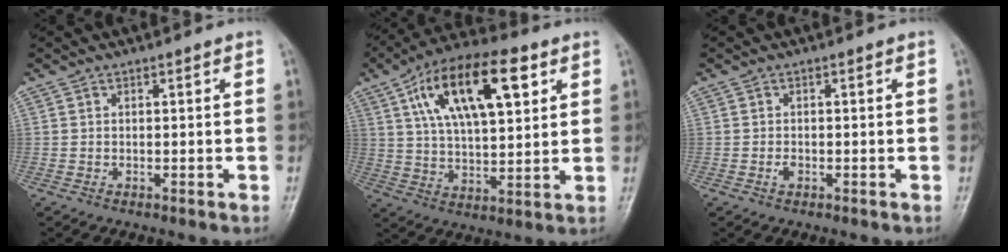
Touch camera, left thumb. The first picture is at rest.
{"total": 19.1, "force": [7.6, 8.2, 15.5], "torque": [-0.245, -0.004, 0.127]}
{"total": 1.1, "force": [-0.4, 0.7, 0.8], "torque": [-0.014, 0.002, -0.008]}